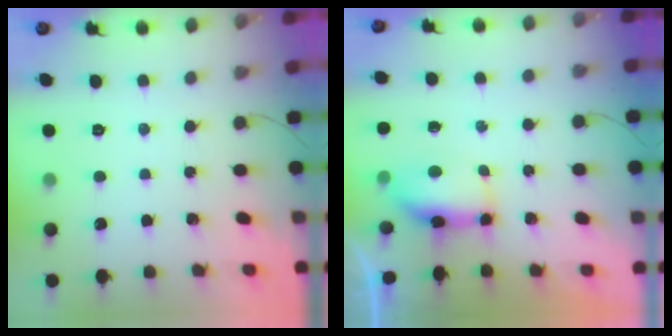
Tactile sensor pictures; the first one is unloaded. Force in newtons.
{"total": 6.6, "press": 6.6, "slide": 0.9}